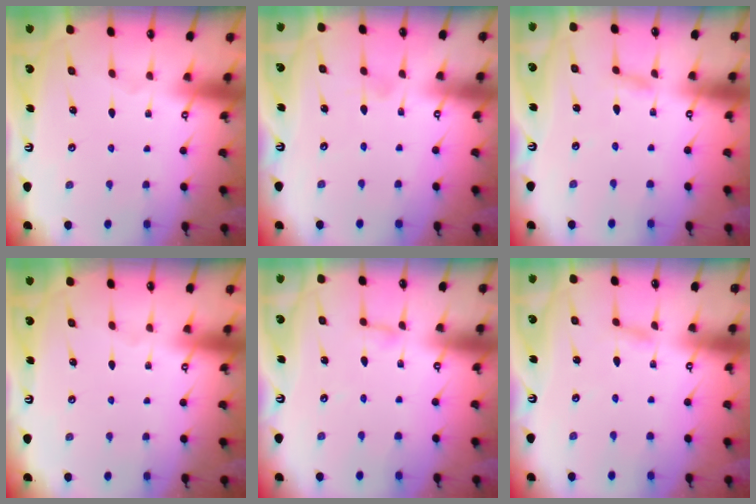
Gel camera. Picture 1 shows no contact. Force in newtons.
{"total": 4.9, "press": 4.8, "slide": 0.8}
{"total": 2.4, "press": 2.4, "slide": 0.3}
{"total": 0.0}
{"total": 2.8, "press": 2.7, "slide": 0.3}
{"total": 2.3, "press": 2.3, "slide": 0.2}